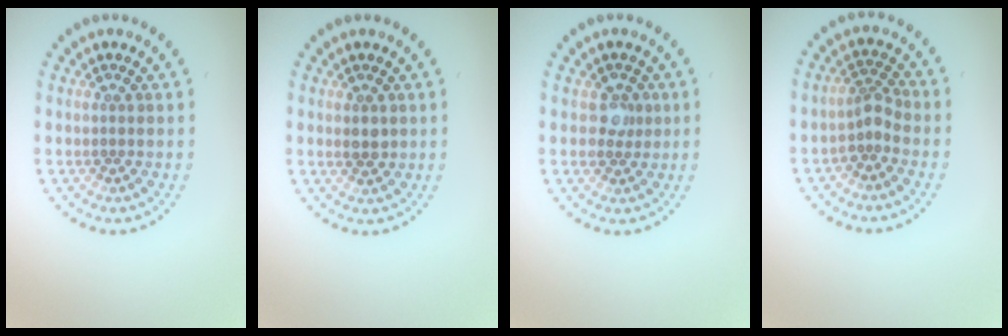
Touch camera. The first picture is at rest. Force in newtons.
{"total": 1.5, "press": 1.4, "slide": 0.1}
{"total": 1.7, "press": 1.6, "slide": 0.5}
{"total": 2.0, "press": 1.4, "slide": 1.4}